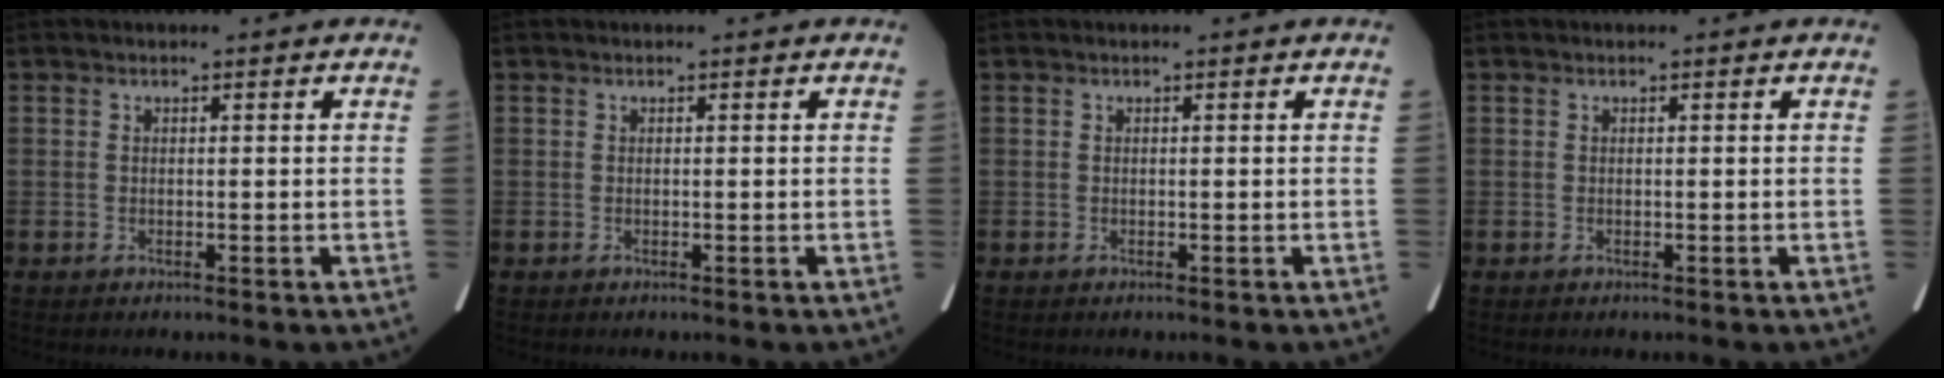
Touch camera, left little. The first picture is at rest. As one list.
[{"total": 0.0}, {"total": 0.0}, {"total": 0.0}]